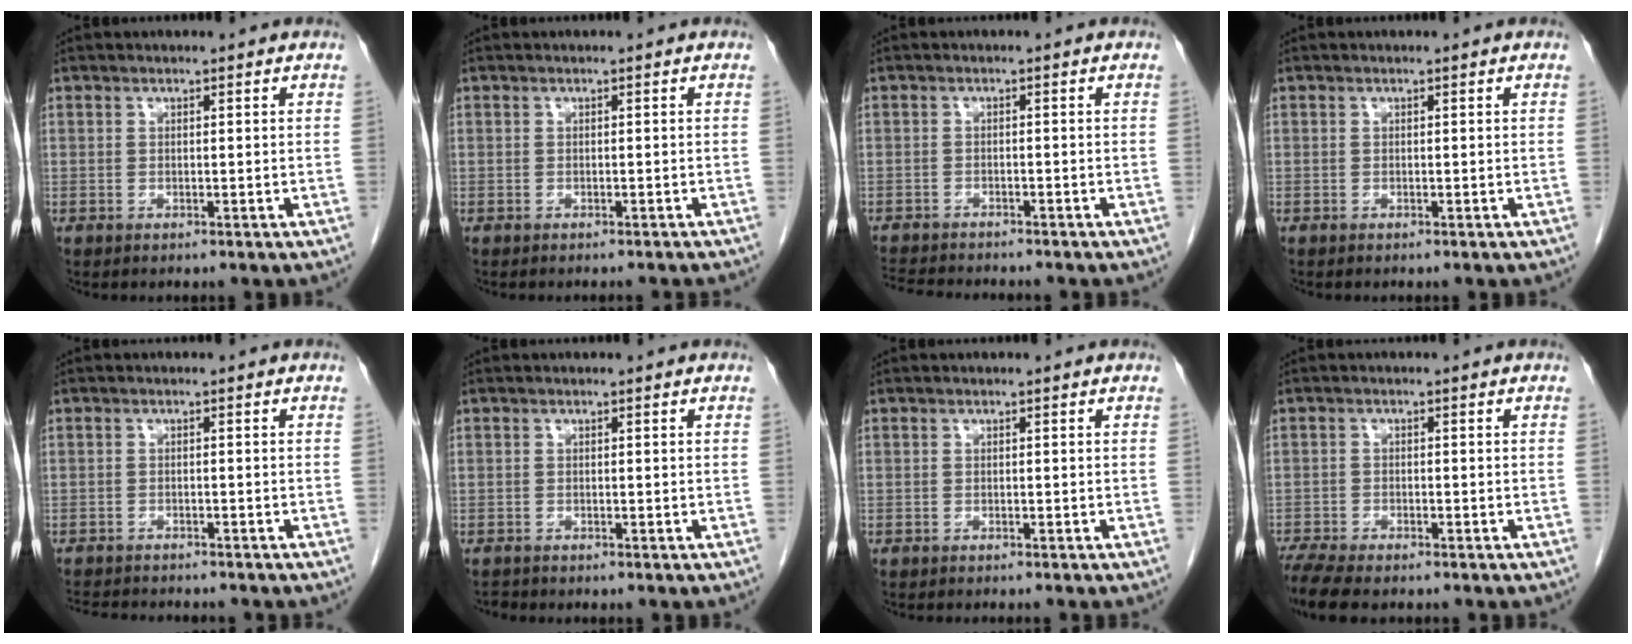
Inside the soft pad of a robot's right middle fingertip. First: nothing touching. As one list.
[{"total": 3.0, "force": [-2.9, 0.3, 0.9], "torque": [-0.015, -0.009, -0.034]}, {"total": 8.0, "force": [-7.4, 1.2, 2.8], "torque": [-0.045, -0.007, -0.114]}, {"total": 0.0}, {"total": 8.2, "force": [-7.6, 1.6, 2.7], "torque": [-0.043, -0.005, -0.108]}, {"total": 0.7, "force": [-0.7, 0.0, -0.2], "torque": [-0.002, -0.005, -0.012]}, {"total": 2.2, "force": [-2.0, -0.1, 1.0], "torque": [-0.012, 0.000, -0.025]}, {"total": 7.2, "force": [-6.0, 1.7, 3.6], "torque": [-0.066, -0.012, -0.101]}]